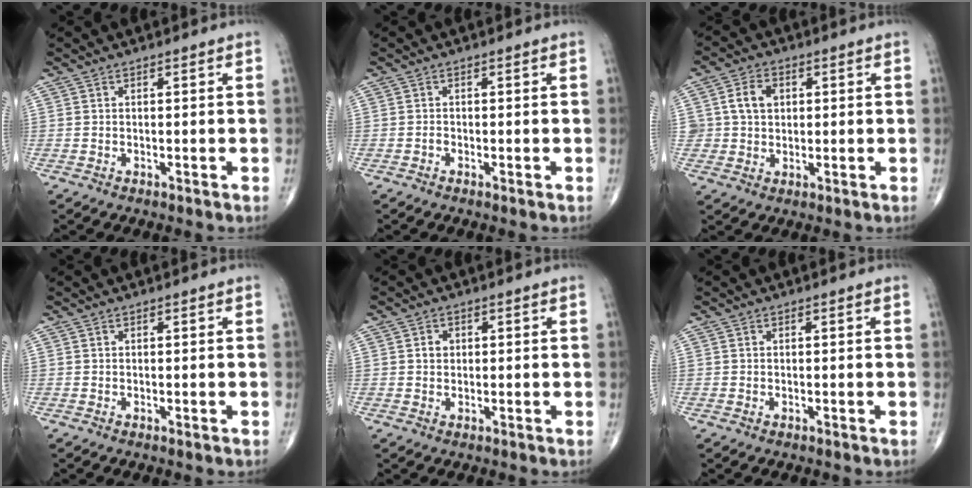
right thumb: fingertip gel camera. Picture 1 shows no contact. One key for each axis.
{"total": 0.6, "fx": -0.3, "fy": 0.3, "fz": 0.4, "tx": -0.008, "ty": -0.001, "tz": -0.009}
{"total": 5.7, "fx": 1.1, "fy": 4.6, "fz": 3.1, "tx": -0.034, "ty": 0.002, "tz": 0.020}
{"total": 0.0}
{"total": 1.9, "fx": 0.4, "fy": 1.7, "fz": 0.9, "tx": -0.006, "ty": 0.002, "tz": 0.005}
{"total": 0.0}